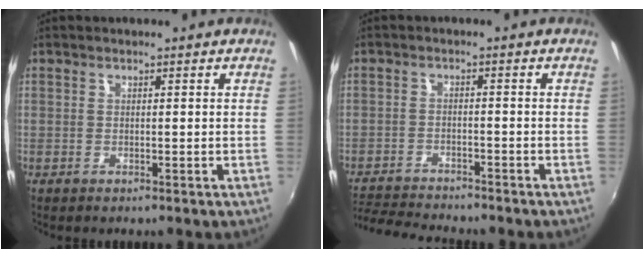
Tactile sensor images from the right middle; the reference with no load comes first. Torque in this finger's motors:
{"motor_torque": [0.64, -0.82, 0.09, 0.06]}